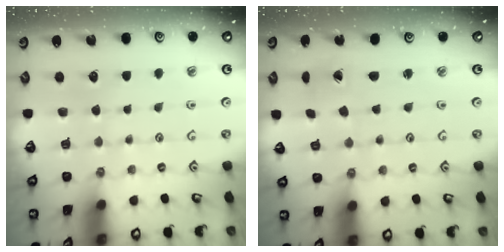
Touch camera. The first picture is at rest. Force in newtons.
{"total": 0.8, "press": 0.8, "slide": 0.0}